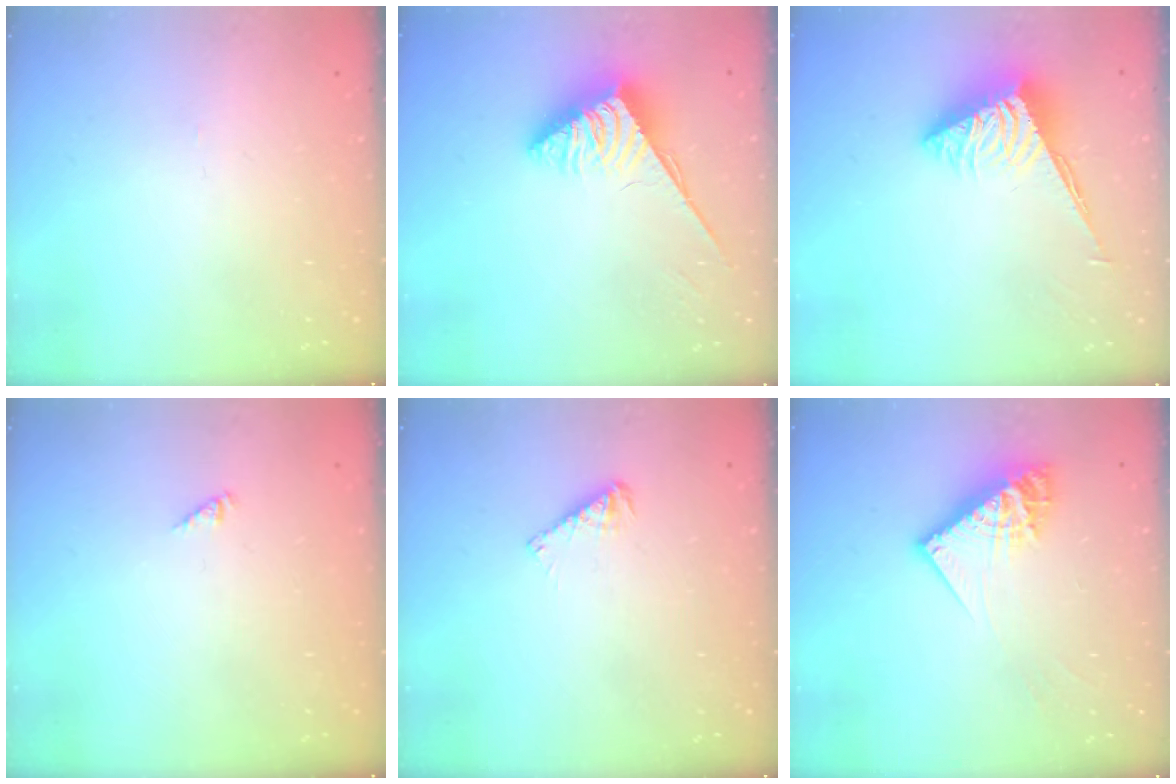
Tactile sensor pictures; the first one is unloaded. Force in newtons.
{"total": 3.7, "press": 3.7, "slide": 0.6}
{"total": 4.9, "press": 4.9, "slide": 0.2}
{"total": 0.0}
{"total": 3.9, "press": 3.9, "slide": 0.2}
{"total": 12.3, "press": 12.2, "slide": 1.2}